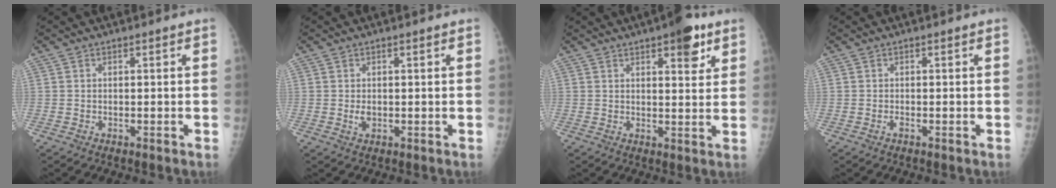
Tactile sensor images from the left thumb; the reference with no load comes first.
{"total": 1.6, "force": [0.0, 1.1, 1.2], "torque": [-0.017, -0.002, 0.003]}
{"total": 7.2, "force": [4.2, 2.6, 5.3], "torque": [-0.051, -0.017, 0.051]}
{"total": 0.5, "force": [-0.3, 0.2, 0.4], "torque": [-0.008, 0.000, -0.006]}